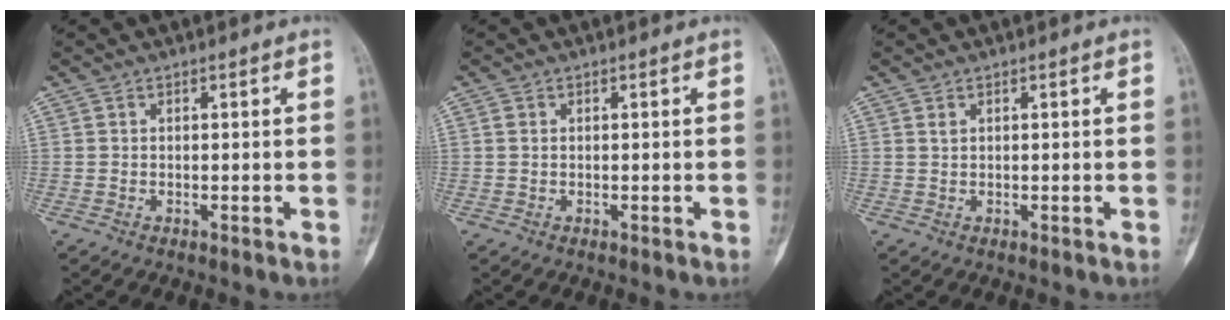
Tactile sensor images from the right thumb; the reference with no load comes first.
{"total": 1.0, "force": [0.2, 0.8, 0.6], "torque": [-0.015, 0.002, 0.006]}
{"total": 0.8, "force": [0.5, 0.5, 0.5], "torque": [-0.010, 0.001, 0.011]}